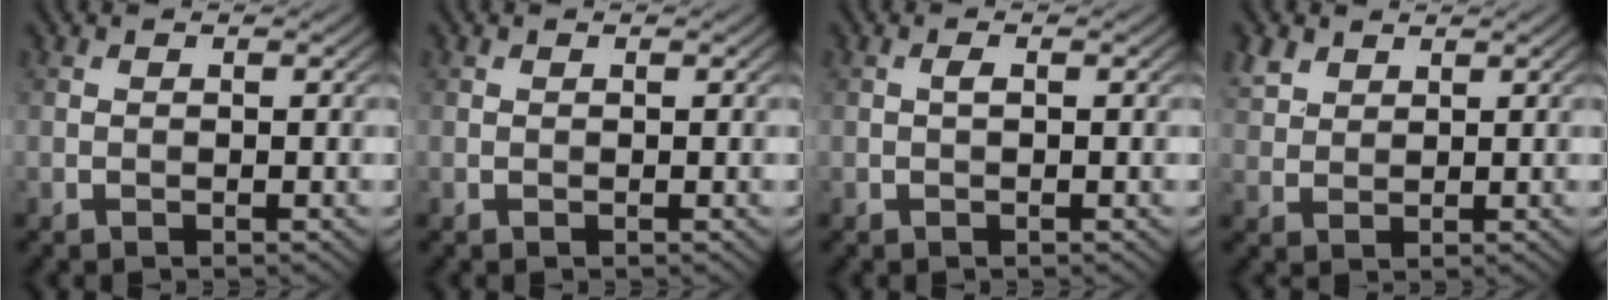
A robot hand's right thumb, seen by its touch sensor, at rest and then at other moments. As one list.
[{"total": 0.0}, {"total": 0.7, "force": [0.0, 0.1, 0.6], "torque": [-0.015, 0.002, 0.000]}, {"total": 3.3, "force": [2.3, 2.0, 1.3], "torque": [-0.039, 0.006, 0.052]}]